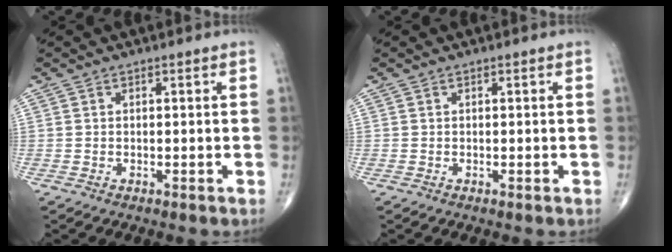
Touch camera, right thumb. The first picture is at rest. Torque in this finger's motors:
{"motor_torque": [0.23, -0.51, 0.05, -0.01, 0.00]}